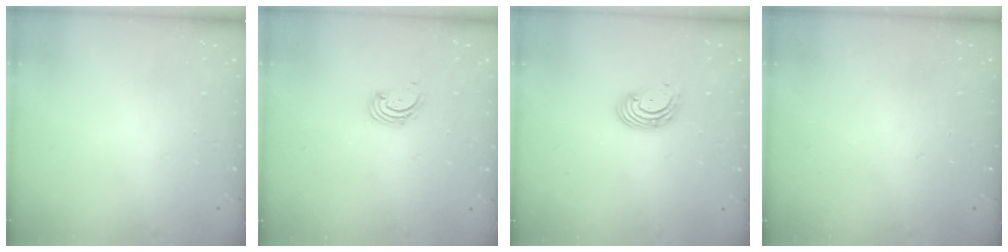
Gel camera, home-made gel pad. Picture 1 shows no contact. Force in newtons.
{"total": 1.6, "press": 1.6, "slide": 0.2}
{"total": 3.9, "press": 3.9, "slide": 0.3}
{"total": 0.0}